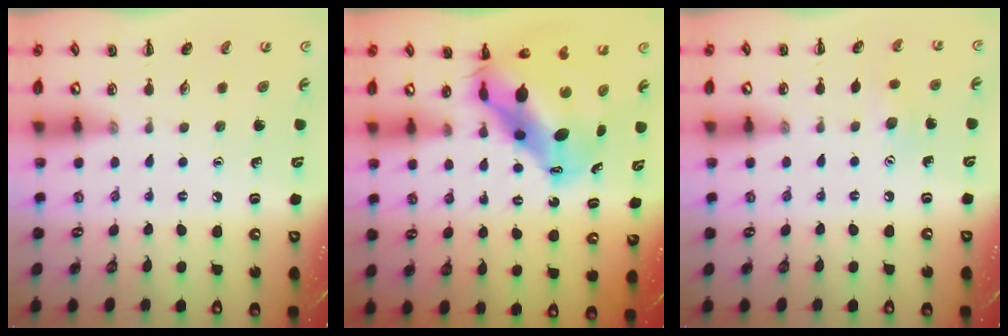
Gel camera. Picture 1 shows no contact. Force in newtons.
{"total": 12.2, "press": 11.8, "slide": 3.2}
{"total": 6.5, "press": 6.4, "slide": 1.1}